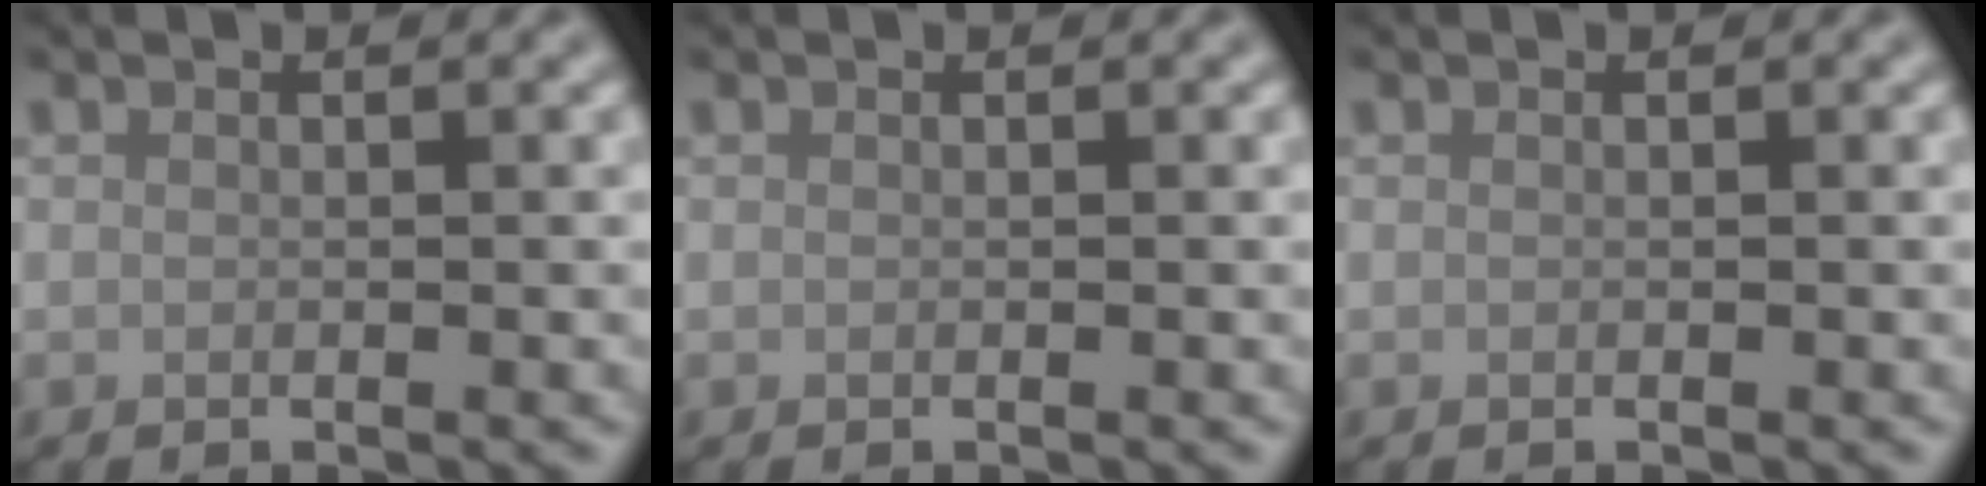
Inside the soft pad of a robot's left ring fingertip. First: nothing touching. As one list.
[{"total": 0.0}, {"total": 0.0}]